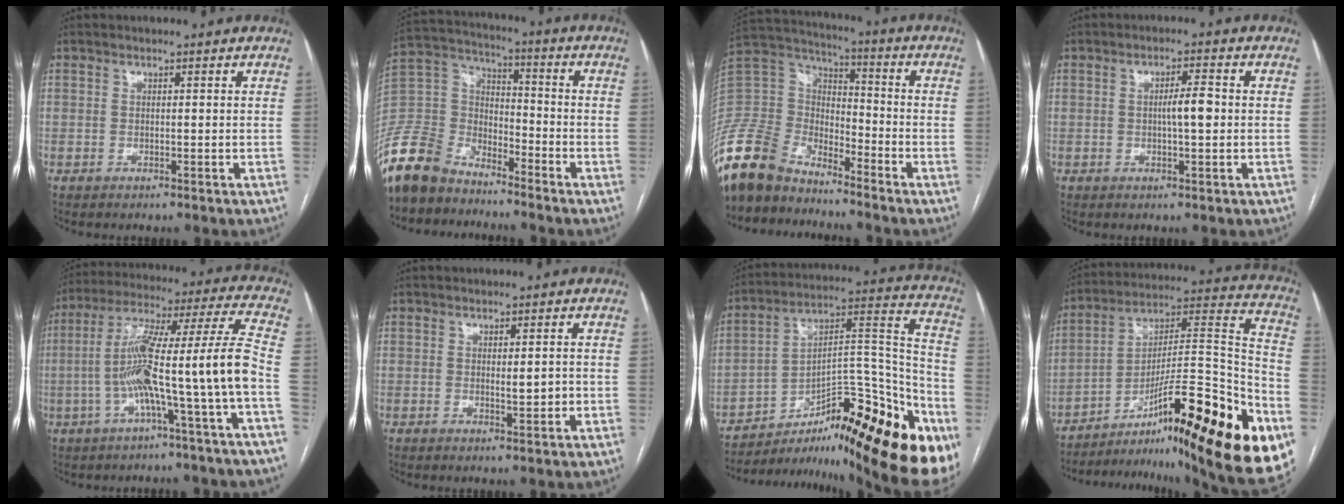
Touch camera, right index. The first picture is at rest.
{"total": 14.1, "force": [-12.0, 6.2, 3.8], "torque": [-0.088, 0.022, -0.239]}
{"total": 17.5, "force": [-15.2, 6.7, 5.4], "torque": [-0.128, 0.029, -0.293]}
{"total": 3.7, "force": [-0.1, 0.5, 3.6], "torque": [-0.059, 0.003, -0.003]}
{"total": 15.9, "force": [-4.2, -1.1, 15.2], "torque": [-0.266, 0.027, -0.075]}
{"total": 2.2, "force": [-0.2, 0.5, 2.1], "torque": [-0.034, -0.002, -0.001]}
{"total": 29.8, "force": [-19.5, 5.2, 21.9], "torque": [-0.242, 0.018, -0.285]}
{"total": 33.8, "force": [-19.1, 4.0, 27.7], "torque": [-0.318, 0.011, -0.284]}